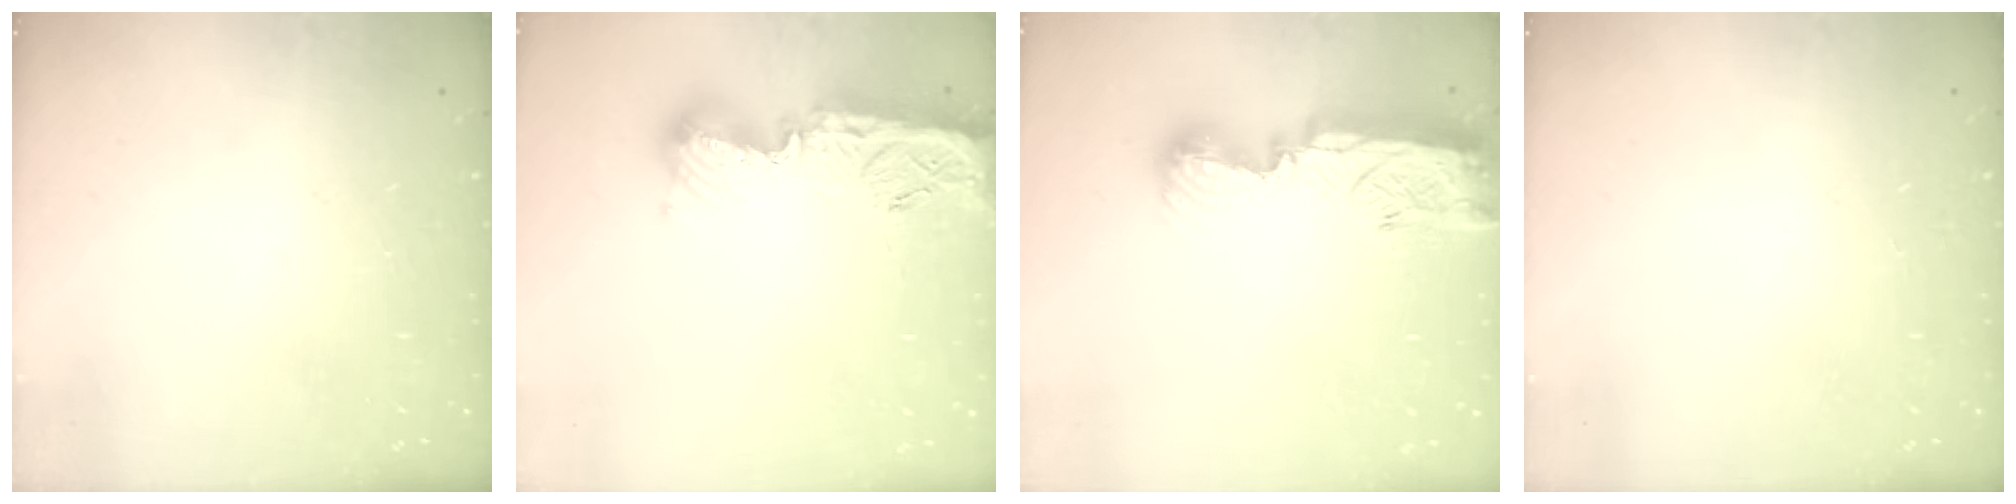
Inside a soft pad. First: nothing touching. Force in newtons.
{"total": 14.6, "press": 14.5, "slide": 1.4}
{"total": 12.8, "press": 12.7, "slide": 1.1}
{"total": 0.0}